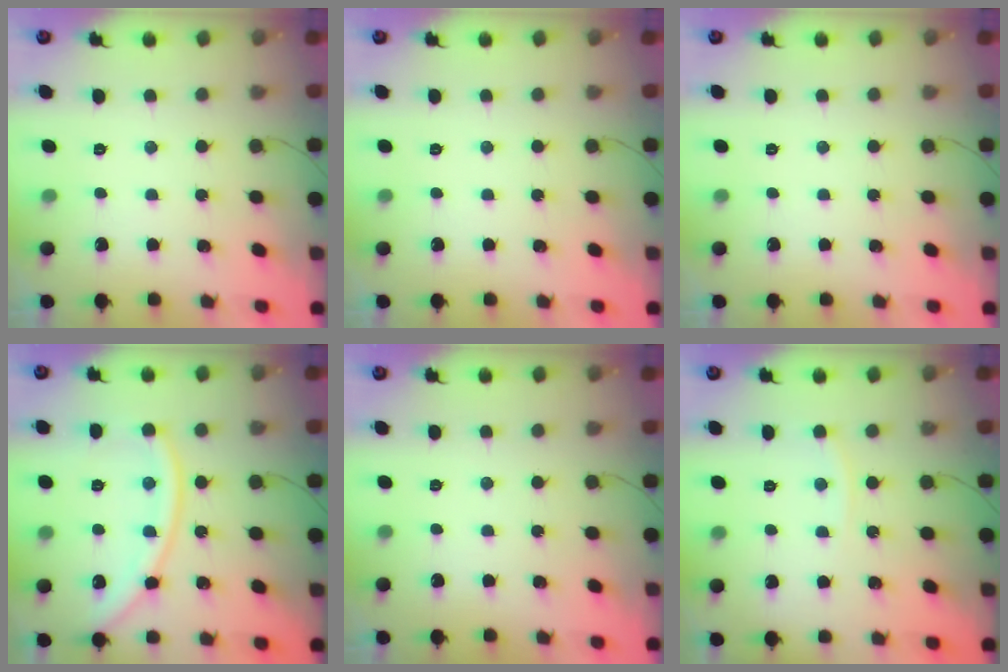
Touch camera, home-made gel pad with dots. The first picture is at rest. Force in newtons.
{"total": 0.0}
{"total": 0.0}
{"total": 12.3, "press": 12.2, "slide": 1.6}
{"total": 0.0}
{"total": 3.3, "press": 3.3, "slide": 0.5}